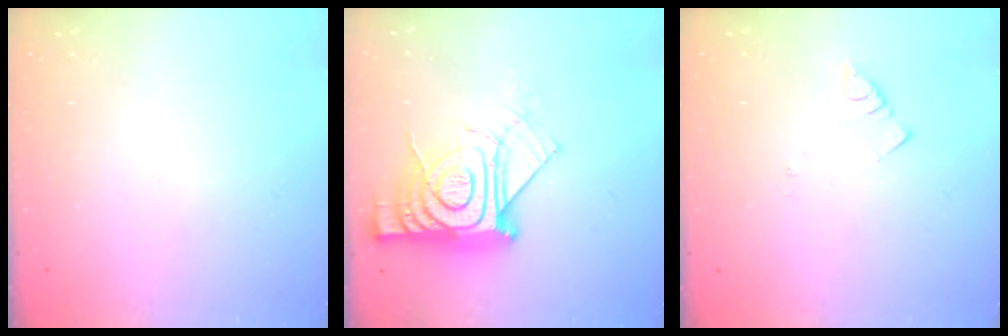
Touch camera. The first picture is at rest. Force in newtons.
{"total": 17.4, "press": 17.3, "slide": 1.2}
{"total": 1.7, "press": 1.7, "slide": 0.3}